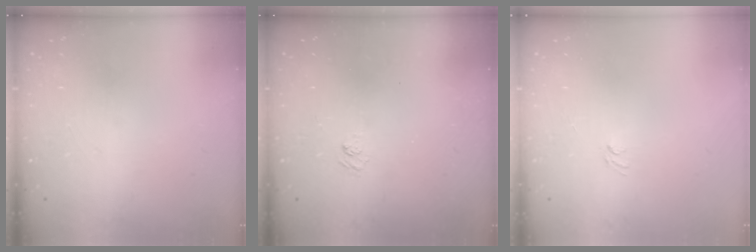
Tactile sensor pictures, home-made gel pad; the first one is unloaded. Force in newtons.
{"total": 2.3, "press": 1.8, "slide": 1.3}
{"total": 3.3, "press": 3.1, "slide": 1.2}